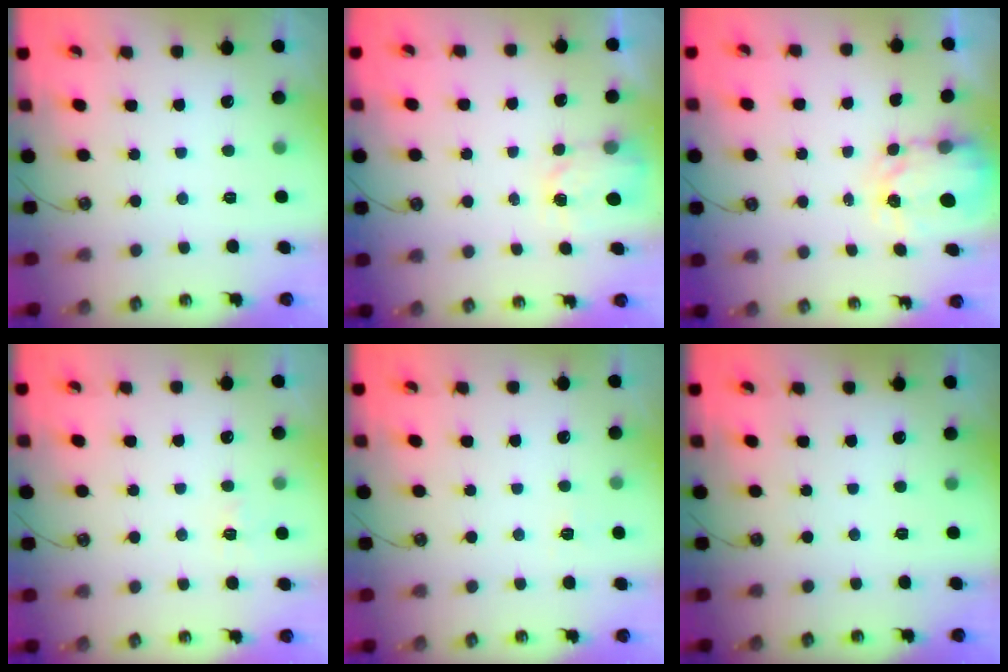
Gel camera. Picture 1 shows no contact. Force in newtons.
{"total": 2.7, "press": 2.7, "slide": 0.4}
{"total": 4.0, "press": 3.9, "slide": 0.5}
{"total": 5.9, "press": 5.9, "slide": 0.6}
{"total": 2.7, "press": 2.7, "slide": 0.3}
{"total": 0.0}